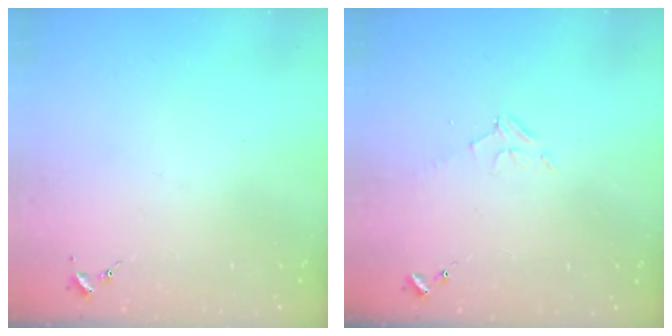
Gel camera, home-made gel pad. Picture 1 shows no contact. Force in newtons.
{"total": 5.1, "press": 5.1, "slide": 0.5}